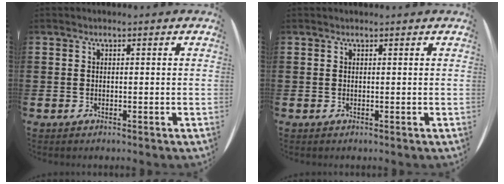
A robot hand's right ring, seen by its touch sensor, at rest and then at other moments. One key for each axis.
{"total": 0.0}